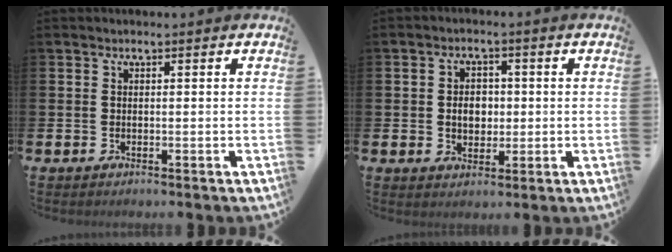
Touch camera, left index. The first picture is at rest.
{"total": 3.6, "force": [0.1, 2.8, 2.3], "torque": [-0.029, 0.002, -0.007]}